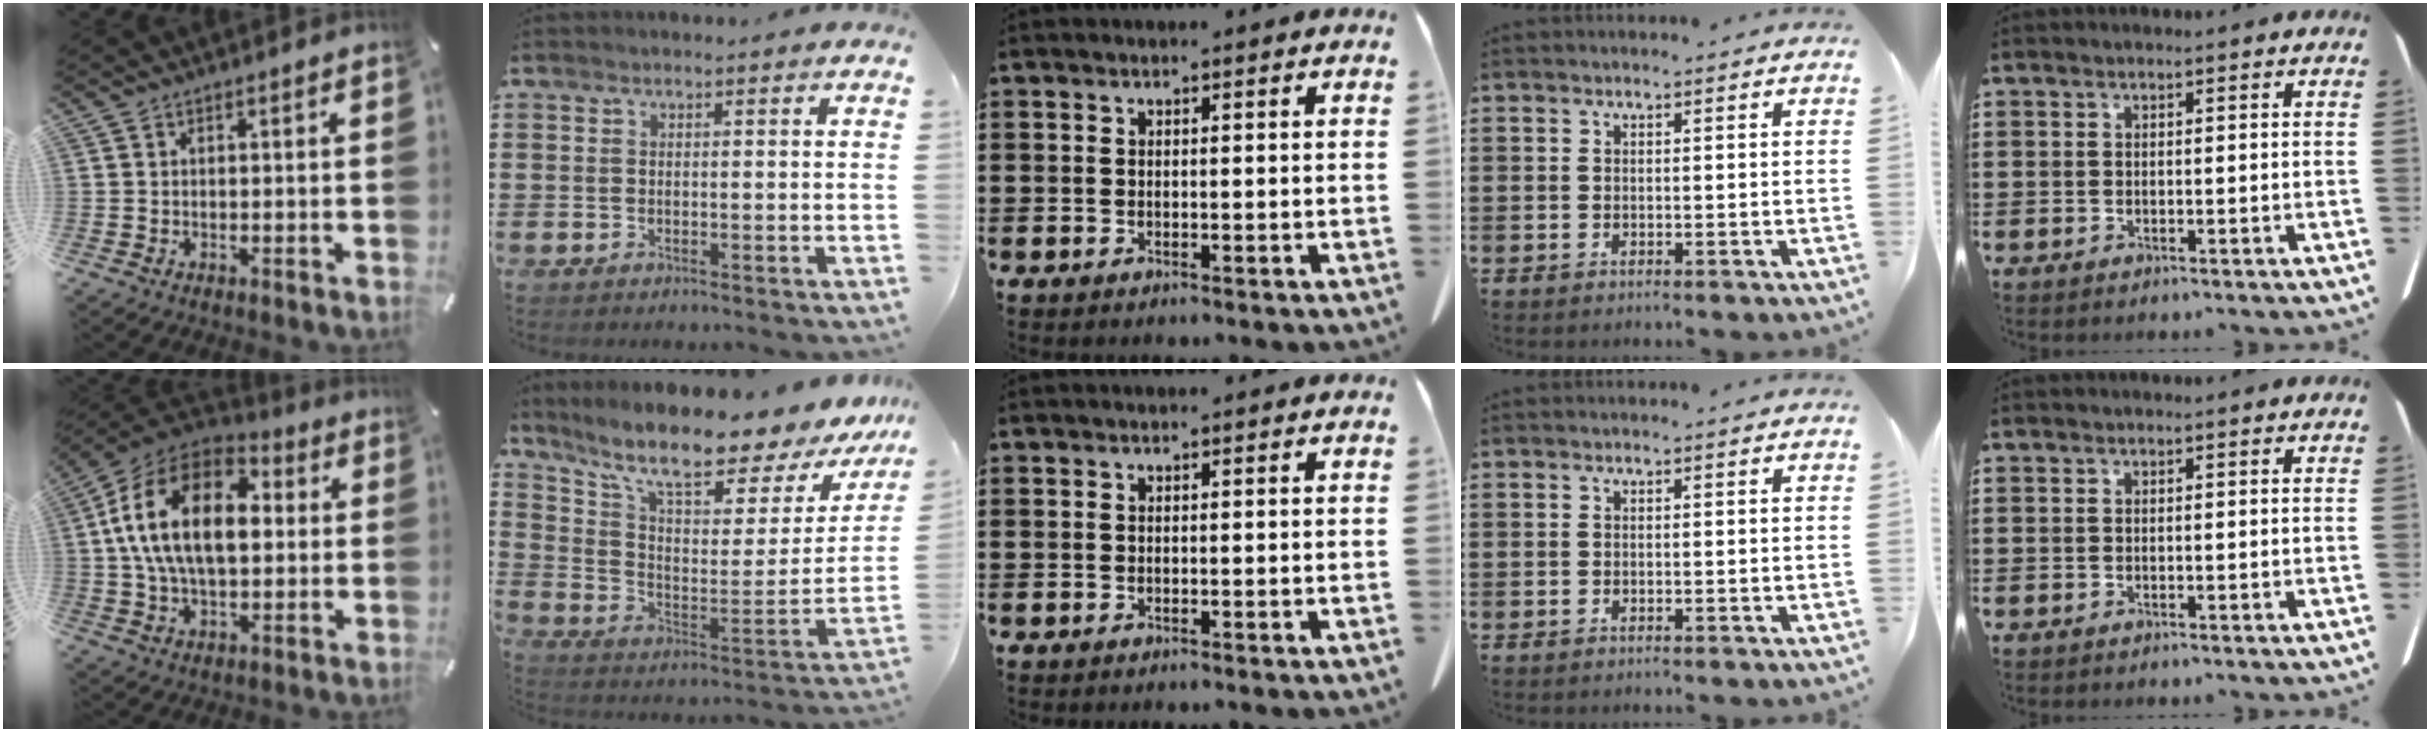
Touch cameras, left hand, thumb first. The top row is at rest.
{"thumb": {"total": 20.2, "force": [2.9, 12.7, 15.5], "torque": [-0.321, 0.007, 0.041]}, "index": {"total": 10.9, "force": [9.1, 1.8, 5.8], "torque": [-0.127, -0.074, 0.150]}}